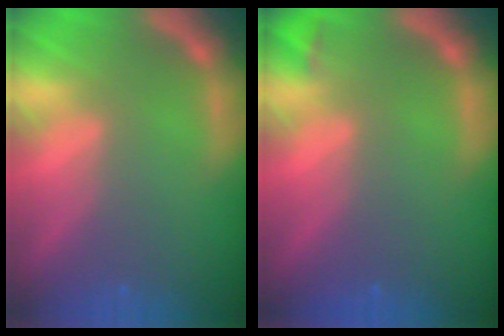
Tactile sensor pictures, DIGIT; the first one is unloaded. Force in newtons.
{"total": 0.9}